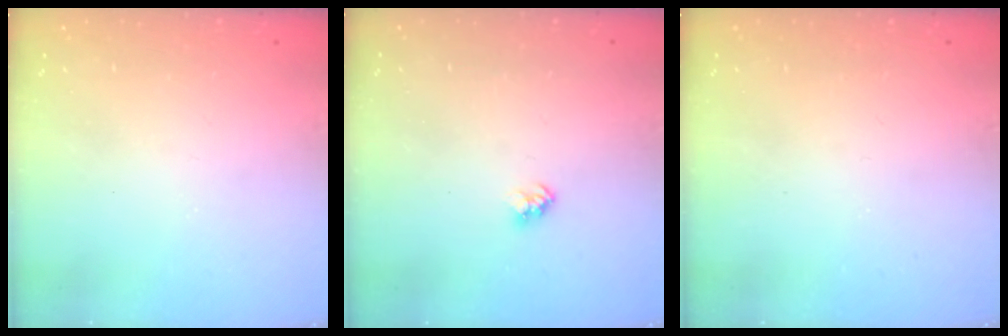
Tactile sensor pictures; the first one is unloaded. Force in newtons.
{"total": 2.4, "press": 2.4, "slide": 0.2}
{"total": 0.0}